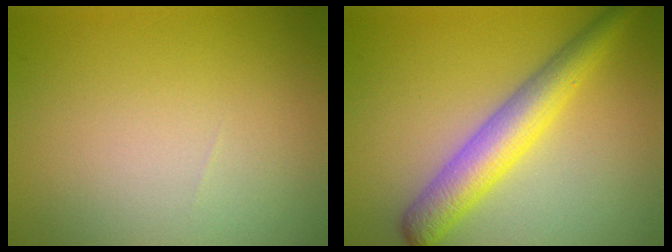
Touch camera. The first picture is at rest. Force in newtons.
{"total": 5.1, "press": 5.1, "slide": 0.1}